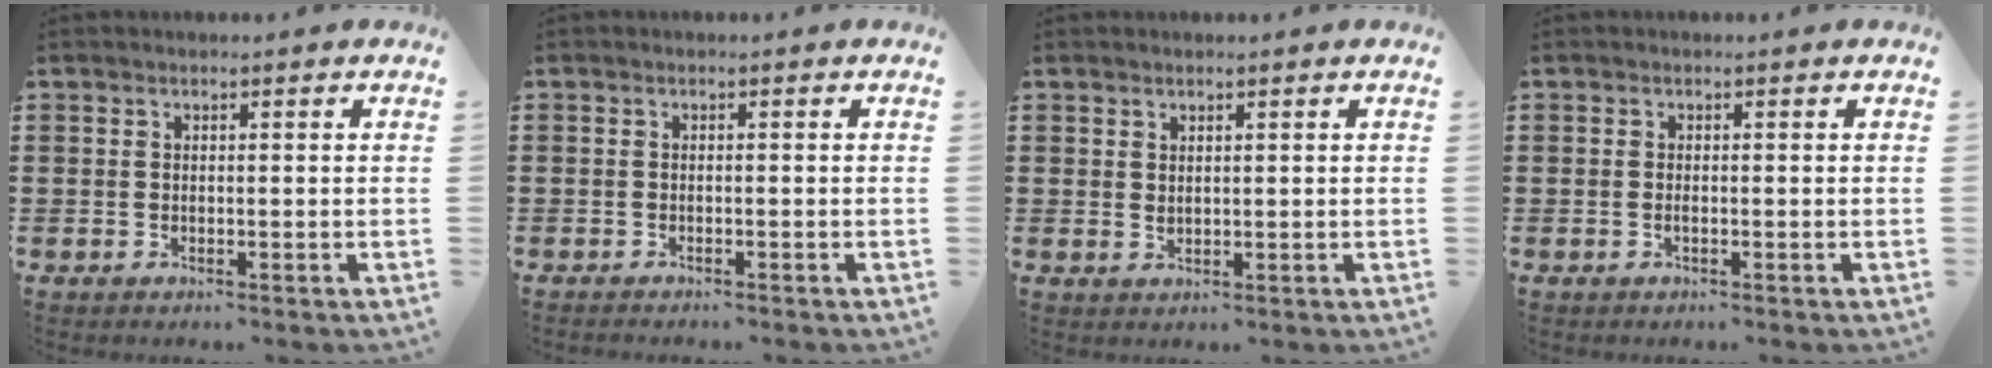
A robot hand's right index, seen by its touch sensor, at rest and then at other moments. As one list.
[{"total": 0.9, "force": [-0.9, -0.1, 0.0], "torque": [0.000, -0.003, -0.018]}, {"total": 0.9, "force": [0.7, 0.4, 0.3], "torque": [-0.008, 0.001, 0.014]}, {"total": 0.5, "force": [-0.2, 0.1, 0.5], "torque": [-0.011, -0.004, -0.003]}]